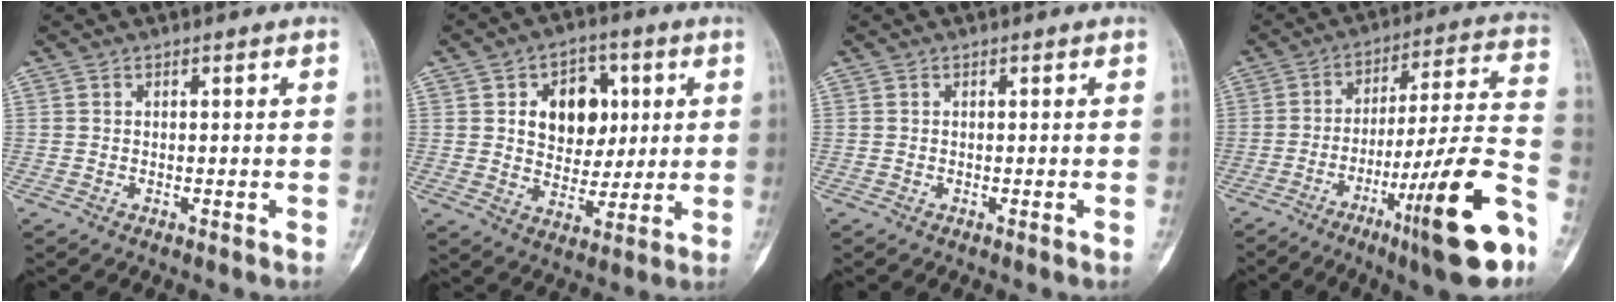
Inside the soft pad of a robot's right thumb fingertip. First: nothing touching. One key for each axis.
{"total": 12.1, "fx": 3.1, "fy": 9.0, "fz": 7.5, "tx": -0.060, "ty": -0.009, "tz": 0.054}
{"total": 0.0}
{"total": 21.6, "fx": -10.5, "fy": 2.3, "fz": 18.7, "tx": -0.274, "ty": 0.047, "tz": -0.158}